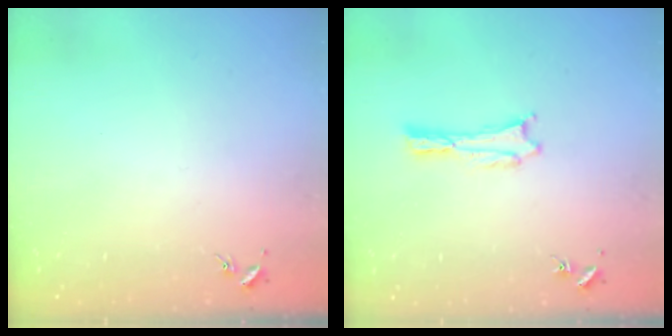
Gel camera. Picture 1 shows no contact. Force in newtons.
{"total": 0.7, "press": 0.7, "slide": 0.1}